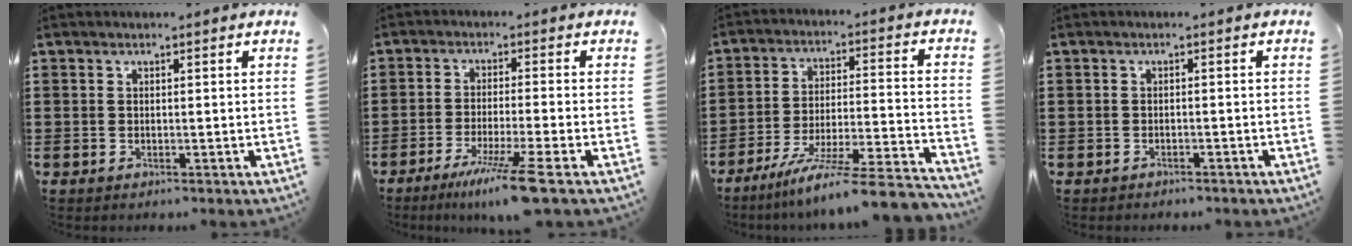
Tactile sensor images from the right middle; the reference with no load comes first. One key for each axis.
{"total": 7.4, "fx": -4.9, "fy": -0.6, "fz": 5.6, "tx": -0.107, "ty": -0.022, "tz": -0.088}
{"total": 10.4, "fx": -8.8, "fy": -0.1, "fz": 5.5, "tx": -0.084, "ty": 0.000, "tz": -0.169}
{"total": 0.9, "fx": -0.9, "fy": 0.1, "fz": 0.0, "tx": -0.004, "ty": -0.001, "tz": -0.020}